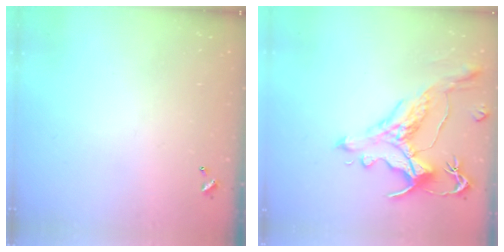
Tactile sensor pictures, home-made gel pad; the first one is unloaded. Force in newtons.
{"total": 1.7, "press": 1.2, "slide": 1.1}